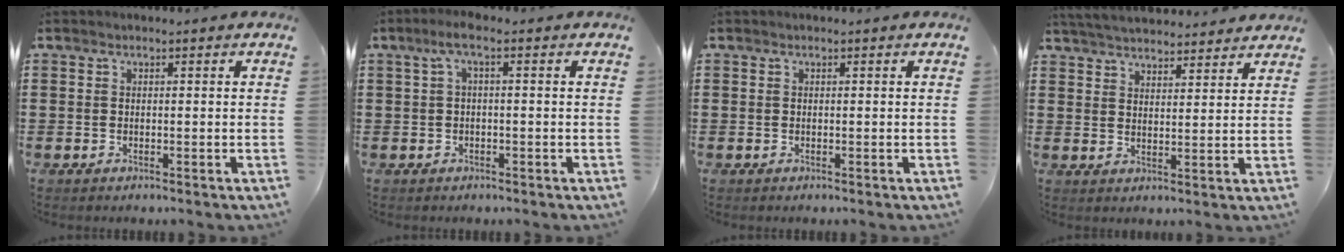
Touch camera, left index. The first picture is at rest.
{"total": 2.2, "force": [-0.5, 0.3, 2.2], "torque": [-0.049, 0.002, -0.014]}
{"total": 0.0}
{"total": 4.5, "force": [4.4, 0.2, 0.6], "torque": [-0.027, -0.018, 0.080]}